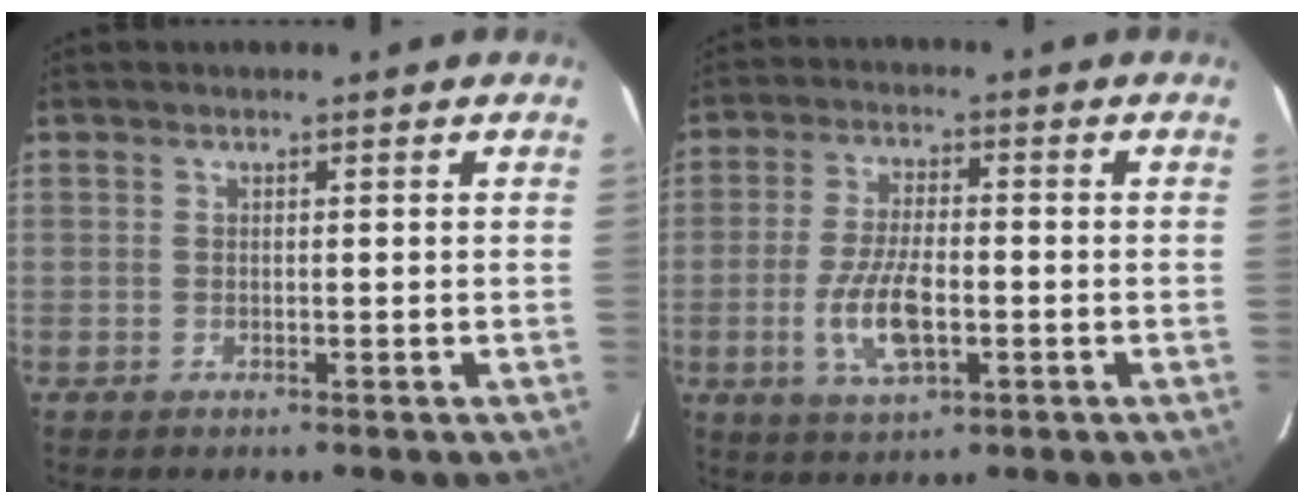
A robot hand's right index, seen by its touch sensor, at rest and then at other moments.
{"total": 9.6, "force": [-2.6, 4.0, 8.4], "torque": [-0.173, -0.005, -0.046]}